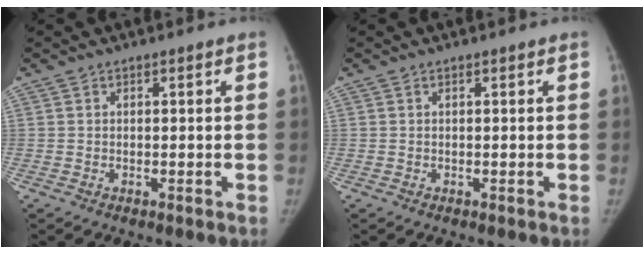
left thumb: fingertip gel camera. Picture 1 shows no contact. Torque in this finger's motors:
{"motor_torque": [-0.04, 0.05, 0.07, 0.07, -0.01]}